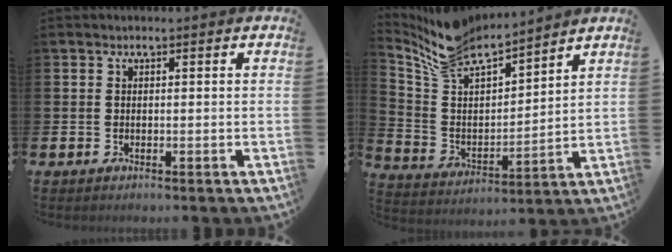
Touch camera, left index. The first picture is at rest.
{"total": 8.6, "force": [8.1, 2.2, 1.9], "torque": [-0.085, -0.055, 0.146]}